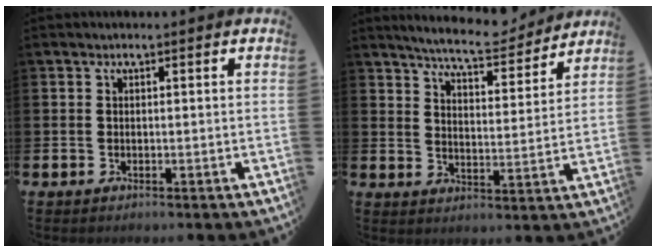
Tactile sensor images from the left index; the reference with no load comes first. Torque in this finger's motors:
{"motor_torque": [0.95, -1.19, 0.33, 0.12]}